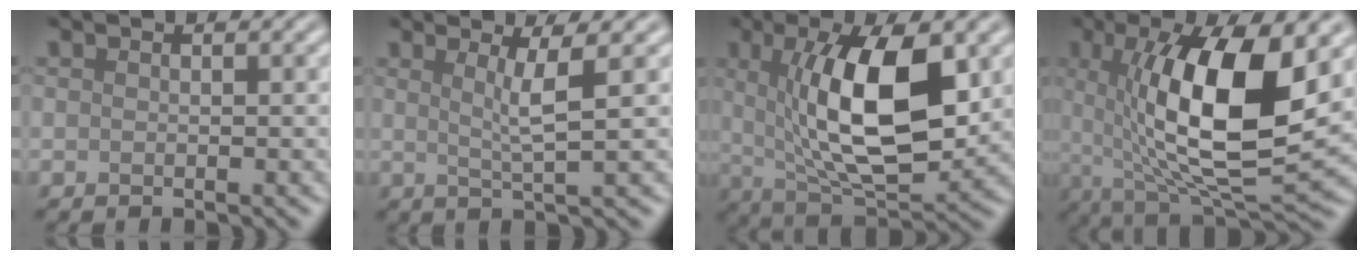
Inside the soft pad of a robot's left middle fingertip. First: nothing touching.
{"total": 3.4, "force": [1.0, 0.5, 3.2], "torque": [-0.053, 0.000, 0.019]}
{"total": 11.4, "force": [2.0, 4.4, 10.3], "torque": [-0.162, -0.005, 0.035]}
{"total": 13.1, "force": [2.0, 4.5, 12.1], "torque": [-0.196, -0.011, 0.036]}